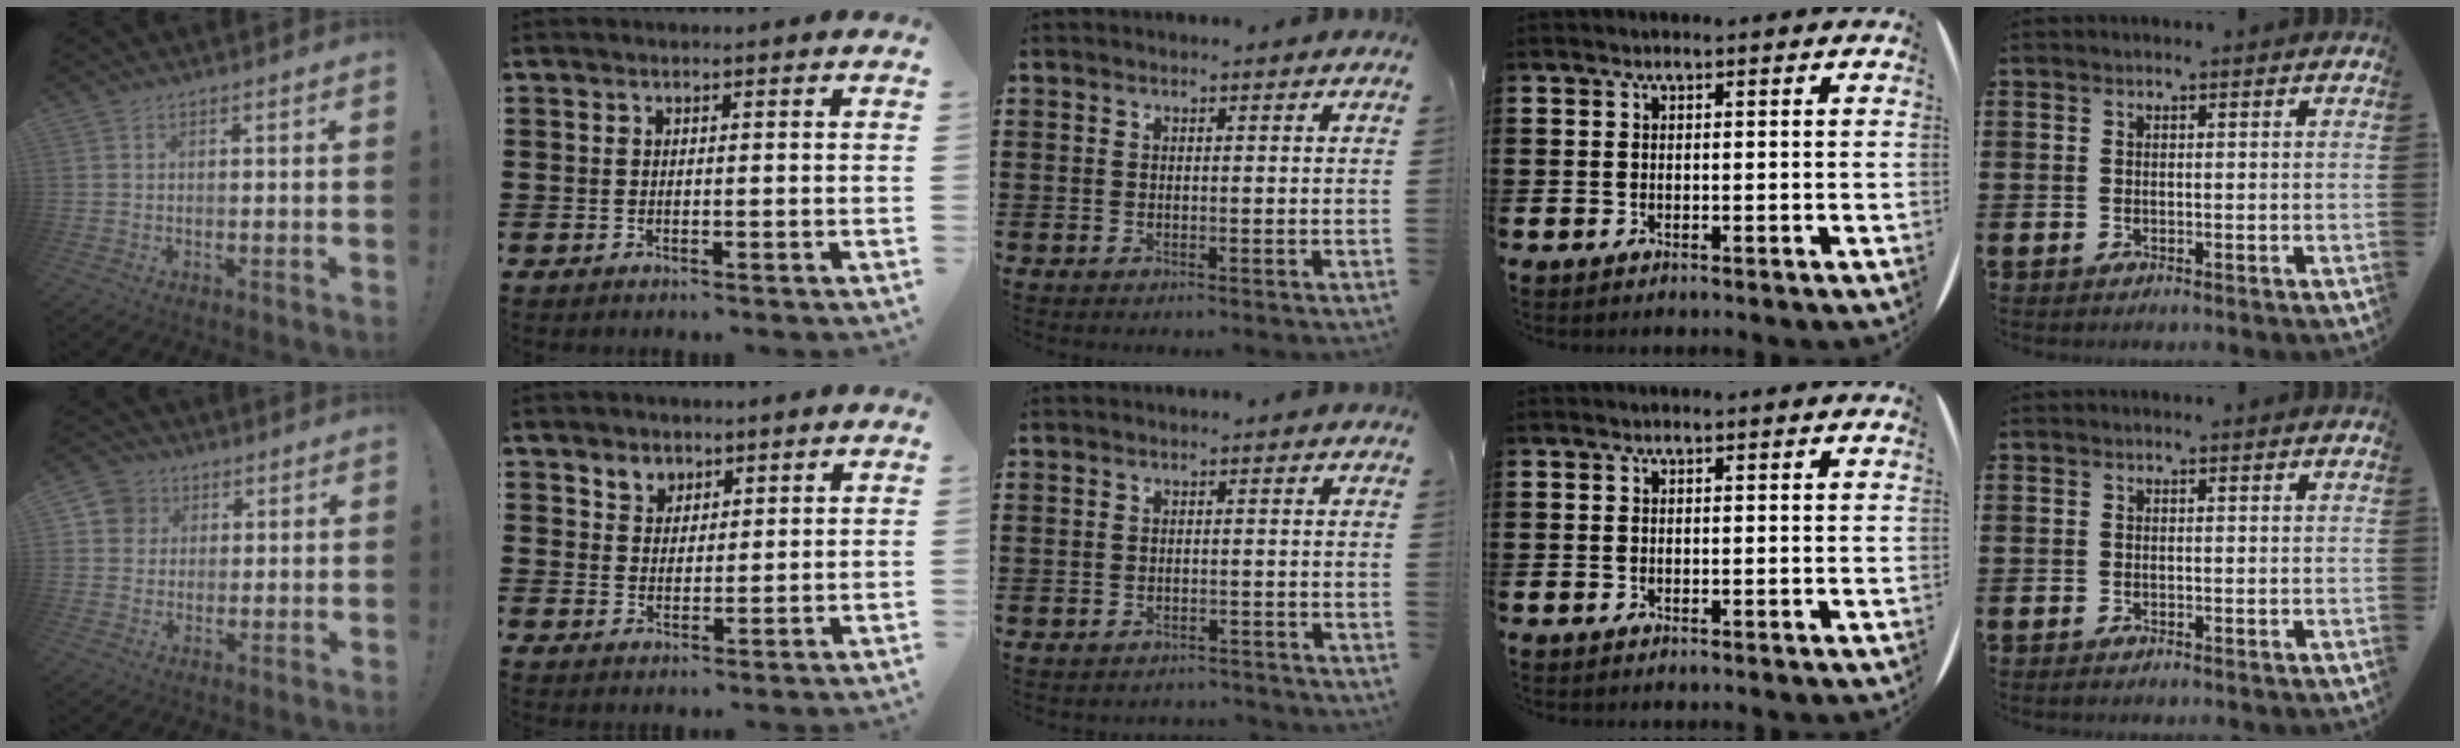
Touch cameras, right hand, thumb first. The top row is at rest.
{"thumb": {"total": 6.3, "force": [2.1, 5.8, 1.2], "torque": [-0.023, -0.003, 0.043]}, "index": {"total": 3.3, "force": [2.3, 2.3, 0.1], "torque": [-0.015, 0.010, 0.044]}, "middle": {"total": 1.4, "force": [-1.4, 0.1, 0.0], "torque": [-0.006, -0.001, -0.029]}}